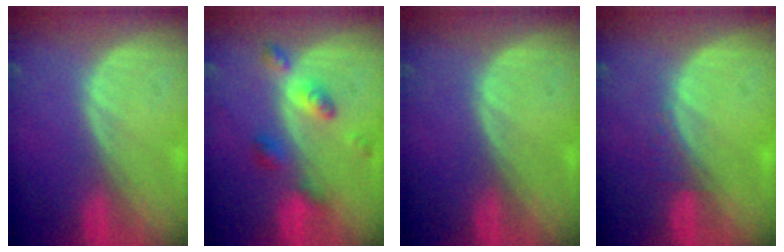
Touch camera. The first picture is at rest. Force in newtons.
{"total": 5.2, "press": 5.2, "slide": 0.1}
{"total": 0.0}
{"total": 1.3, "press": 1.2, "slide": 0.4}